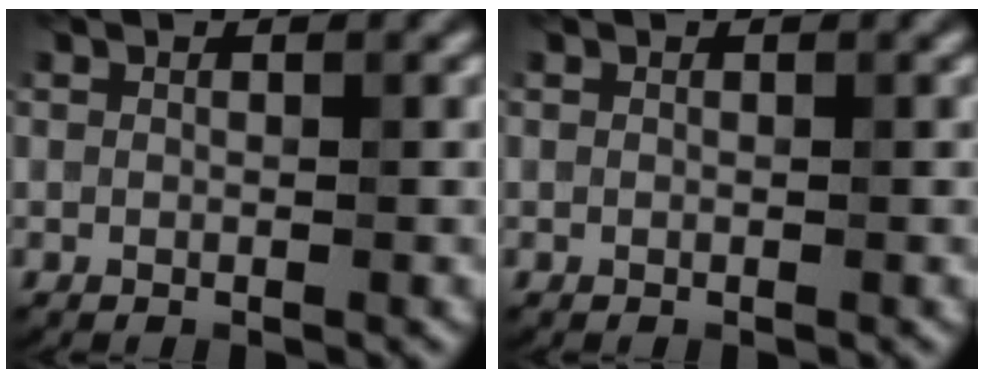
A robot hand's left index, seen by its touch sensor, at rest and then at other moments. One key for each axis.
{"total": 0.0}